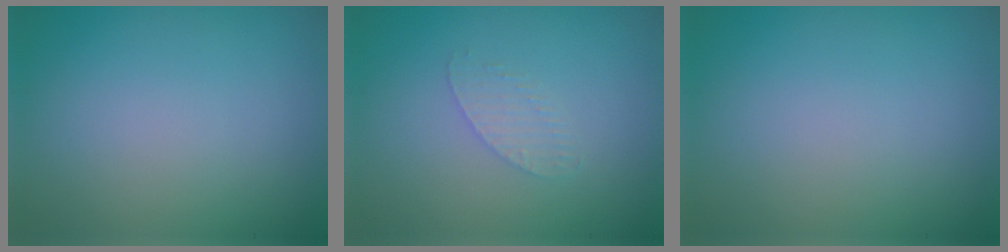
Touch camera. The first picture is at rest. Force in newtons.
{"total": 1.4, "press": 1.4, "slide": 0.1}
{"total": 0.0}